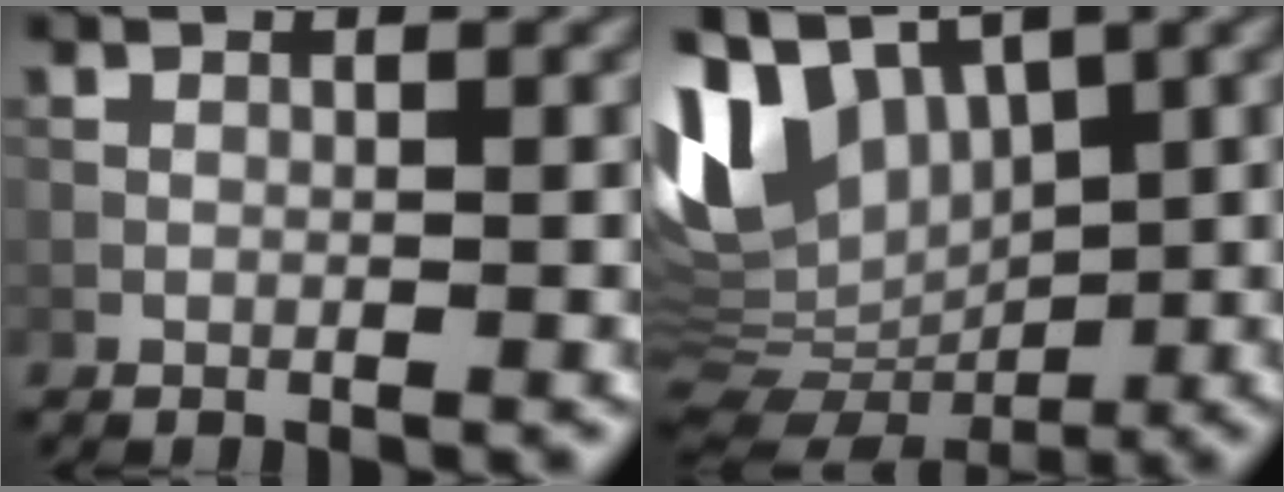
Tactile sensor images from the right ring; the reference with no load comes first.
{"total": 10.5, "force": [2.6, 6.7, 7.7], "torque": [-0.167, 0.010, 0.042]}